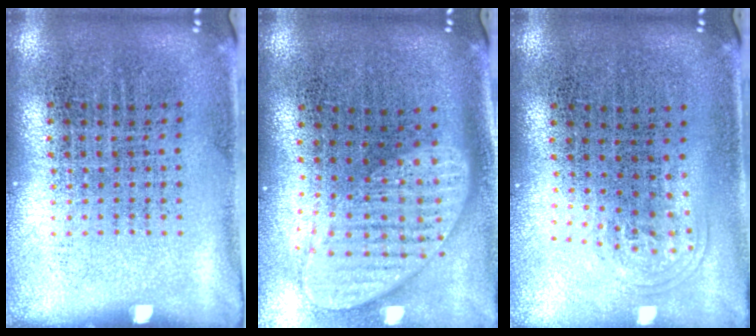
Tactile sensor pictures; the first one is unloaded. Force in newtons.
{"total": 2.0, "press": 1.6, "slide": 1.2}
{"total": 1.1, "press": 0.7, "slide": 0.7}